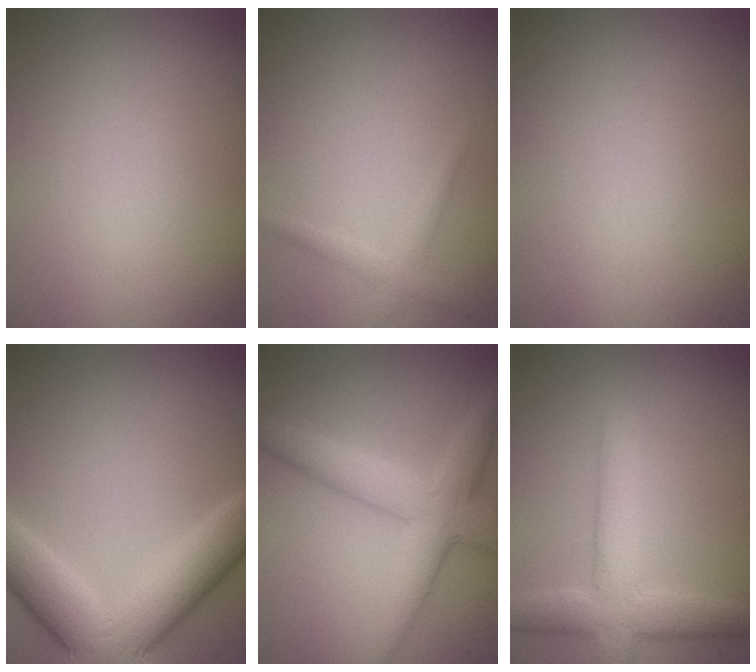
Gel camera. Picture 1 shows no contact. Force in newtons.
{"total": 1.2, "press": 1.2, "slide": 0.0}
{"total": 0.0}
{"total": 9.2, "press": 9.2, "slide": 0.4}
{"total": 5.7, "press": 5.7, "slide": 0.2}
{"total": 5.7, "press": 5.7, "slide": 0.2}